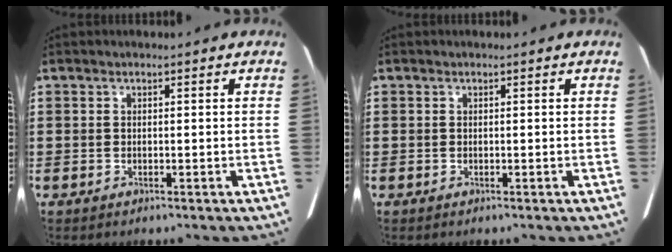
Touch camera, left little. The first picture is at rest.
{"total": 0.0}